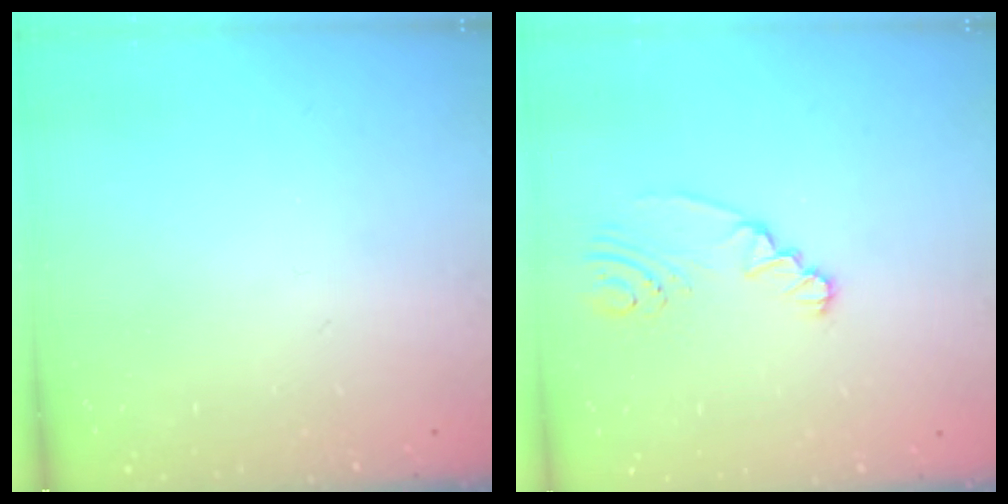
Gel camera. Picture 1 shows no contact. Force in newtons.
{"total": 2.8, "press": 2.6, "slide": 1.2}